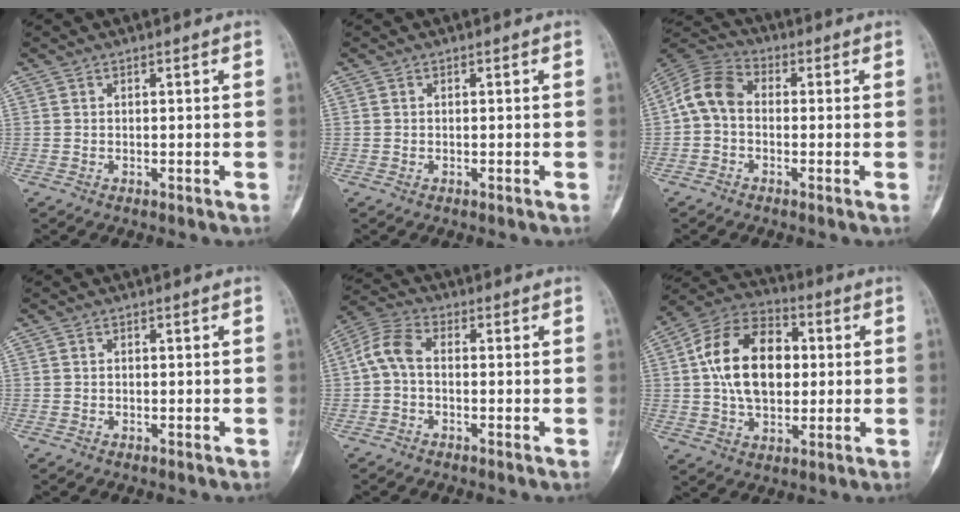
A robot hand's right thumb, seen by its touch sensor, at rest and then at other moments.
{"total": 0.0}
{"total": 8.4, "force": [-0.4, 6.0, 5.8], "torque": [-0.105, 0.024, -0.023]}
{"total": 0.0}
{"total": 6.2, "force": [-0.5, 3.6, 5.0], "torque": [-0.108, 0.020, -0.022]}
{"total": 17.3, "force": [1.9, 11.3, 13.0], "torque": [-0.203, 0.019, 0.027]}